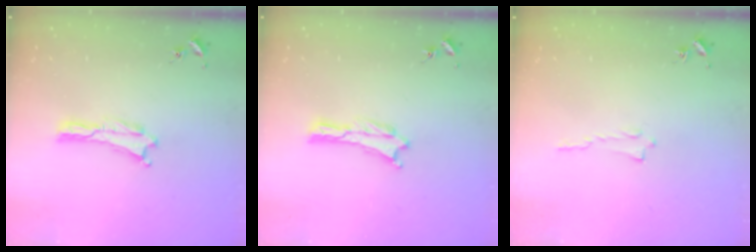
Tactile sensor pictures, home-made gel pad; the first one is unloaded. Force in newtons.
{"total": 0.0}
{"total": 0.0}